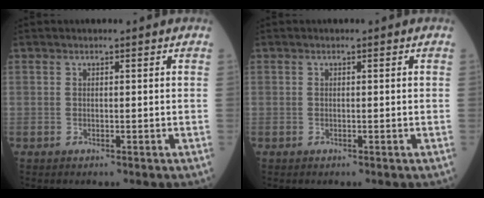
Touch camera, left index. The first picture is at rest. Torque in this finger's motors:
{"motor_torque": [0.12, 0.11, 0.00, 0.00]}